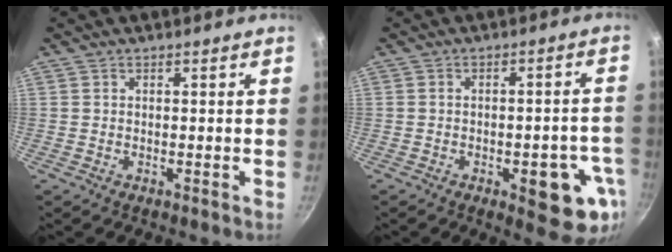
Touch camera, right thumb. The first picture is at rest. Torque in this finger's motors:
{"motor_torque": [1.67, 1.18, 0.68, -0.75, 0.29]}